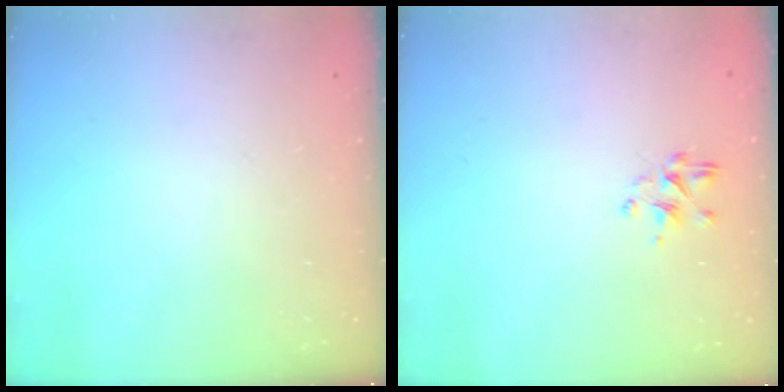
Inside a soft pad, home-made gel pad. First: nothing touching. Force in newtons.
{"total": 2.3, "press": 2.1, "slide": 1.0}